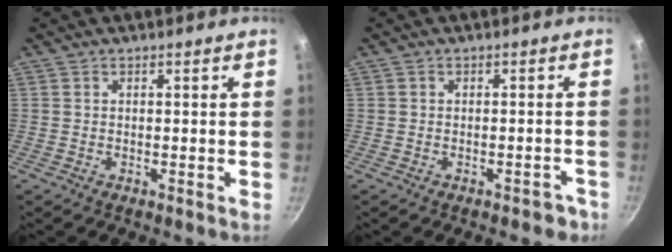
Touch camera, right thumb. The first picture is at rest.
{"total": 2.6, "force": [-1.8, 1.4, 1.3], "torque": [0.002, 0.033, -0.003]}